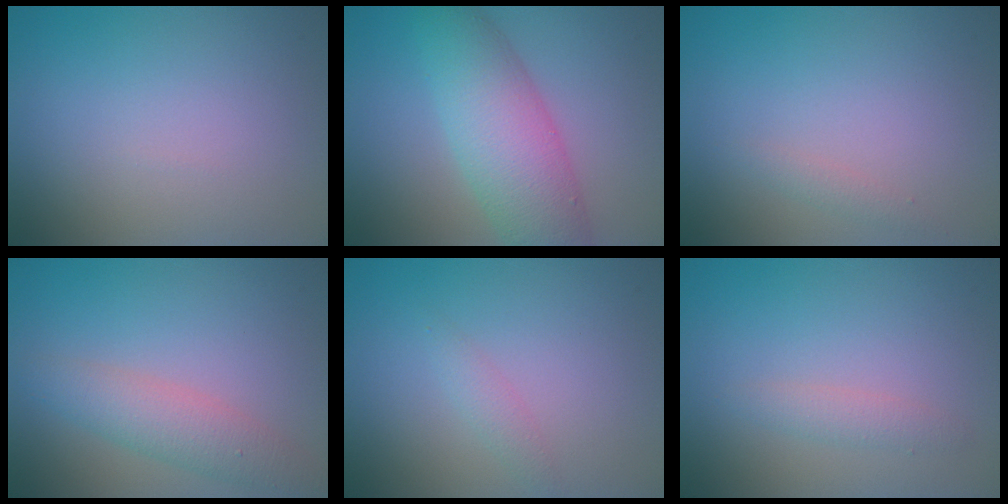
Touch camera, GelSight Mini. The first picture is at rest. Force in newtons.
{"total": 7.4, "press": 7.4, "slide": 0.2}
{"total": 0.8, "press": 0.8, "slide": 0.0}
{"total": 3.4, "press": 3.4, "slide": 0.0}
{"total": 1.2, "press": 1.2, "slide": 0.0}
{"total": 1.4, "press": 1.4, "slide": 0.1}